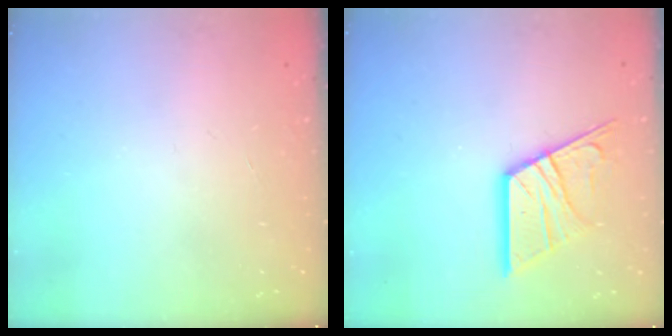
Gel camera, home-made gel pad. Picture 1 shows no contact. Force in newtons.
{"total": 15.5, "press": 15.4, "slide": 1.7}